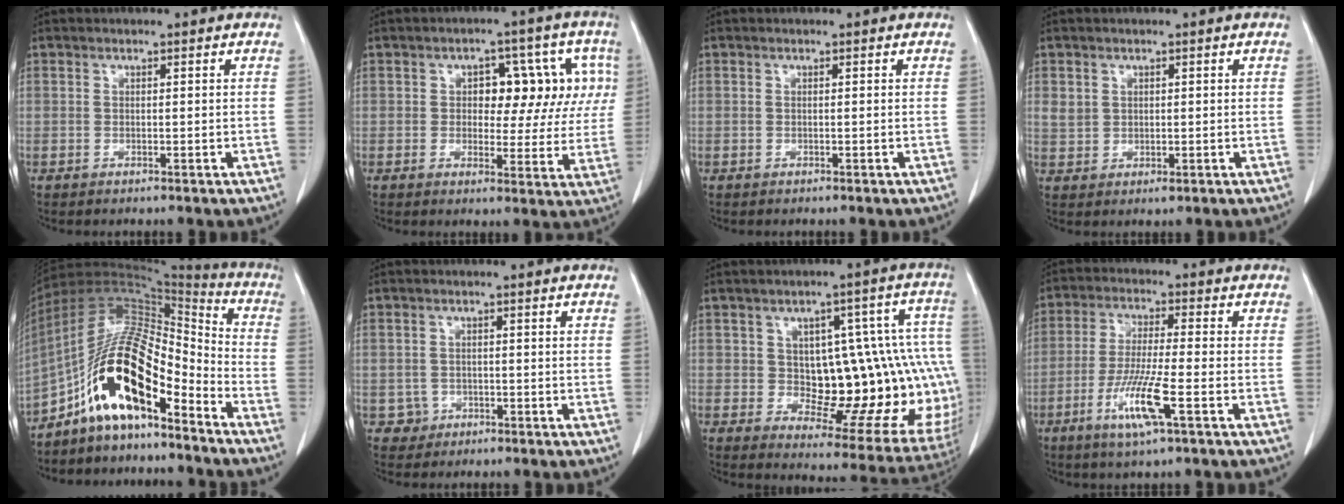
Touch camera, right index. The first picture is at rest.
{"total": 10.2, "force": [2.1, 5.7, 8.3], "torque": [-0.086, 0.034, 0.027]}
{"total": 0.0}
{"total": 2.9, "force": [0.9, 2.5, 1.1], "torque": [-0.020, -0.002, 0.023]}
{"total": 15.7, "force": [-8.8, 4.8, 12.1], "torque": [-0.232, 0.033, -0.155]}
{"total": 2.4, "force": [-0.9, 2.2, -0.2], "torque": [0.015, 0.012, -0.014]}
{"total": 19.6, "force": [-0.5, 7.5, 18.1], "torque": [-0.158, 0.039, 0.014]}
{"total": 9.1, "force": [-3.8, 0.1, 8.2], "torque": [-0.165, -0.017, -0.074]}